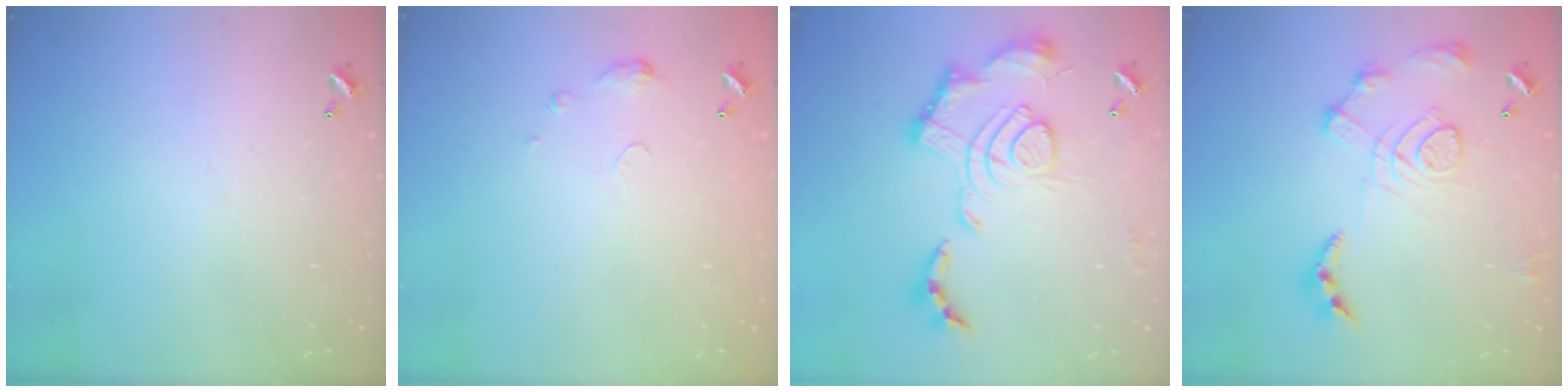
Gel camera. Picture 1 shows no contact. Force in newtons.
{"total": 4.7, "press": 4.6, "slide": 0.7}
{"total": 2.4, "press": 1.9, "slide": 1.5}
{"total": 13.9, "press": 13.8, "slide": 1.5}